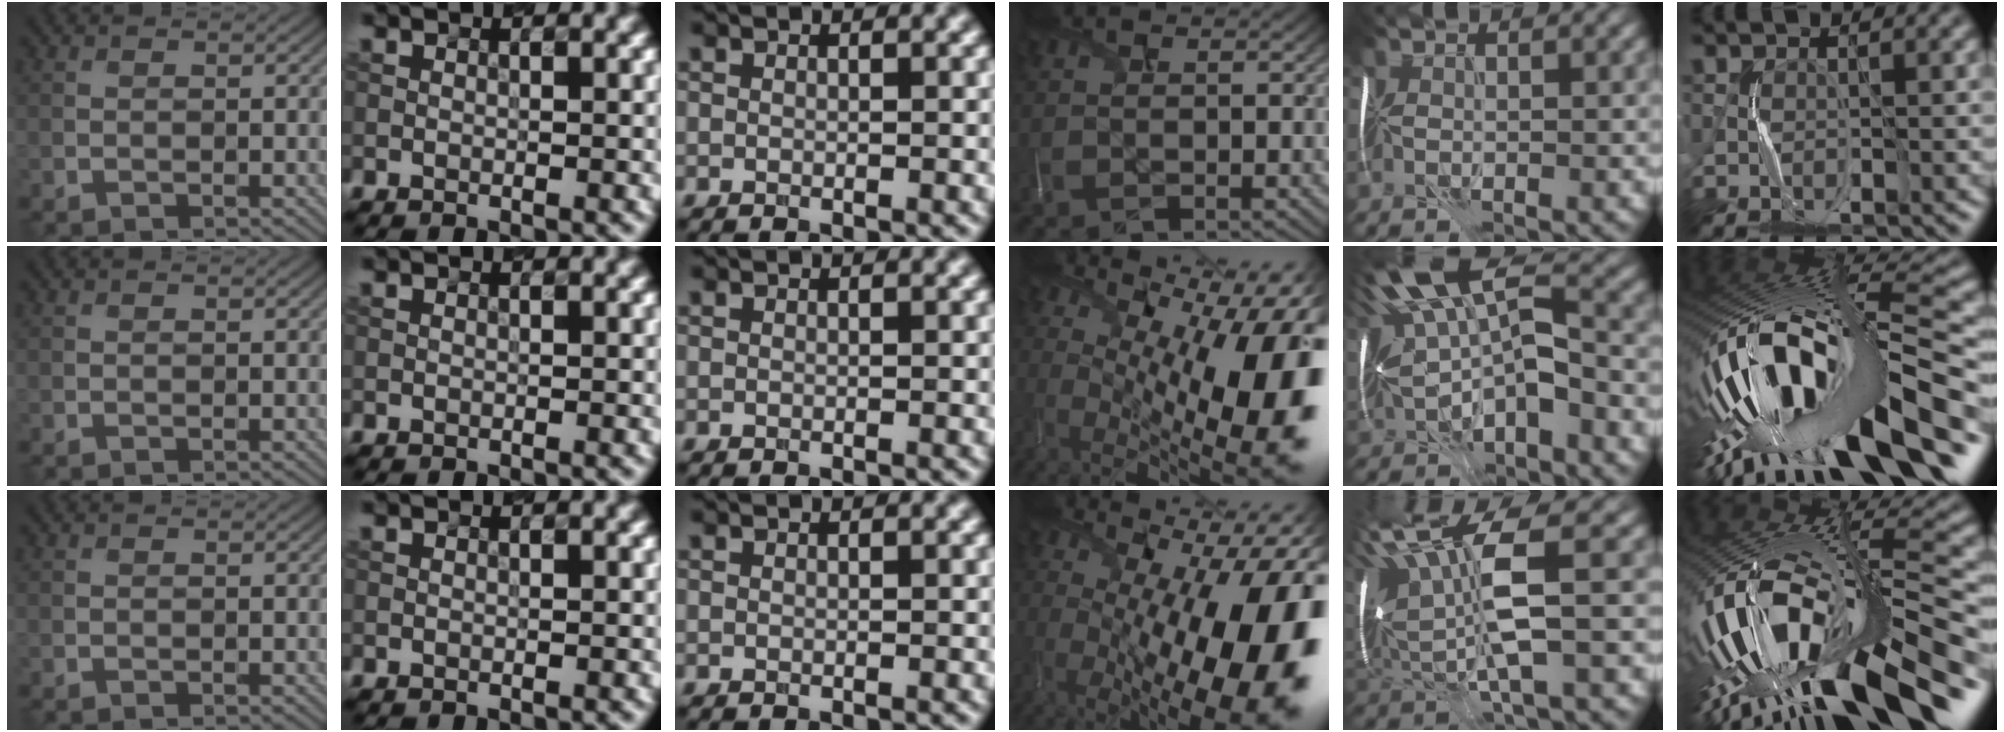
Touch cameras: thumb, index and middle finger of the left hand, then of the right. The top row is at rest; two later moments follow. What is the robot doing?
{"motion": "shake", "object": "plastic piggy bank"}